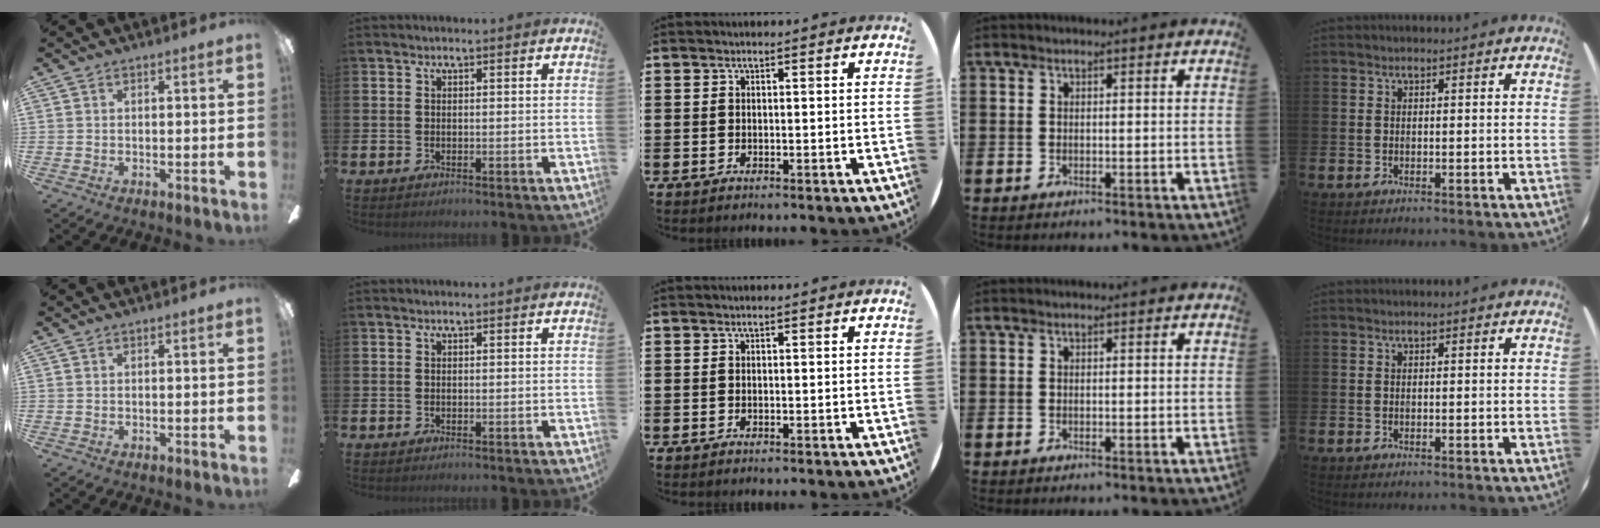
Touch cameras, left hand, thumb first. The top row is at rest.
{}